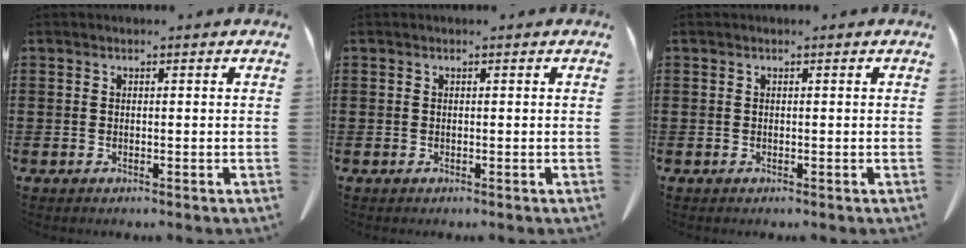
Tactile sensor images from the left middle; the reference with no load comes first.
{"total": 0.0}
{"total": 0.0}